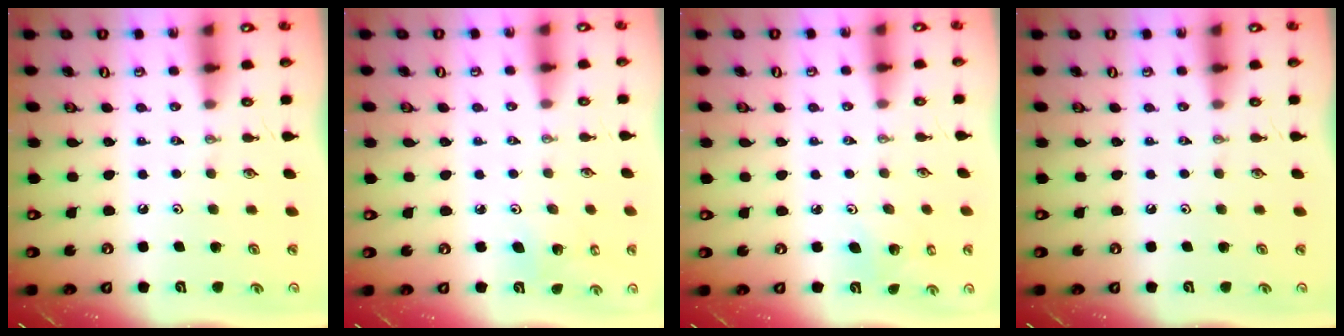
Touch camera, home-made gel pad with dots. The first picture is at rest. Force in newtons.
{"total": 4.8, "press": 4.7, "slide": 0.9}
{"total": 3.2, "press": 3.2, "slide": 0.3}
{"total": 0.0}